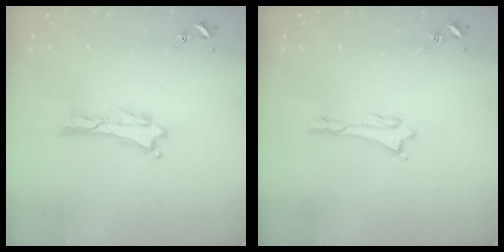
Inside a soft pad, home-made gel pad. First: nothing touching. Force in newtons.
{"total": 0.6, "press": 0.5, "slide": 0.2}